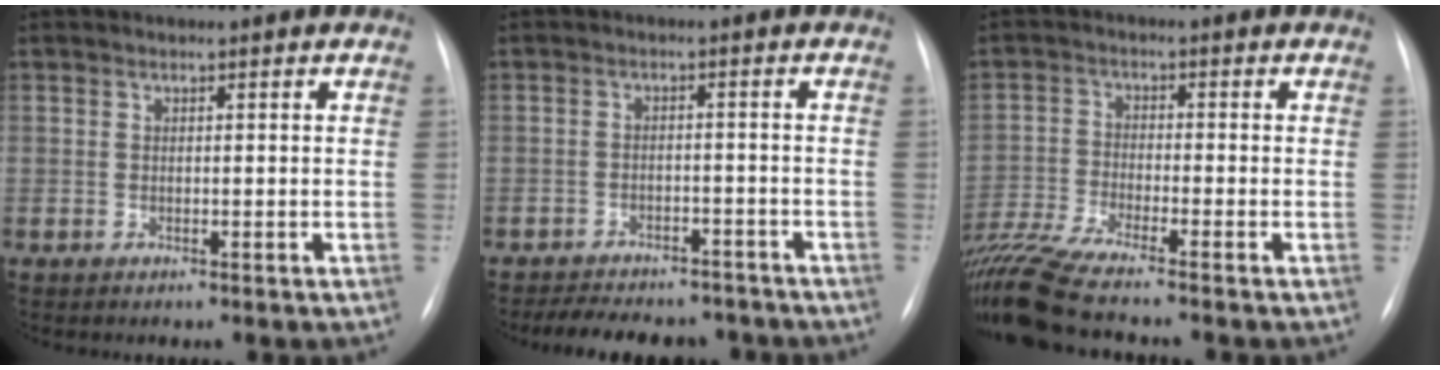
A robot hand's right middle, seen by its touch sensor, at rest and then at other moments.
{"total": 11.4, "force": [-9.9, 5.1, 2.7], "torque": [-0.039, 0.013, -0.118]}
{"total": 11.6, "force": [-10.2, -1.0, 5.5], "torque": [-0.110, -0.017, -0.182]}